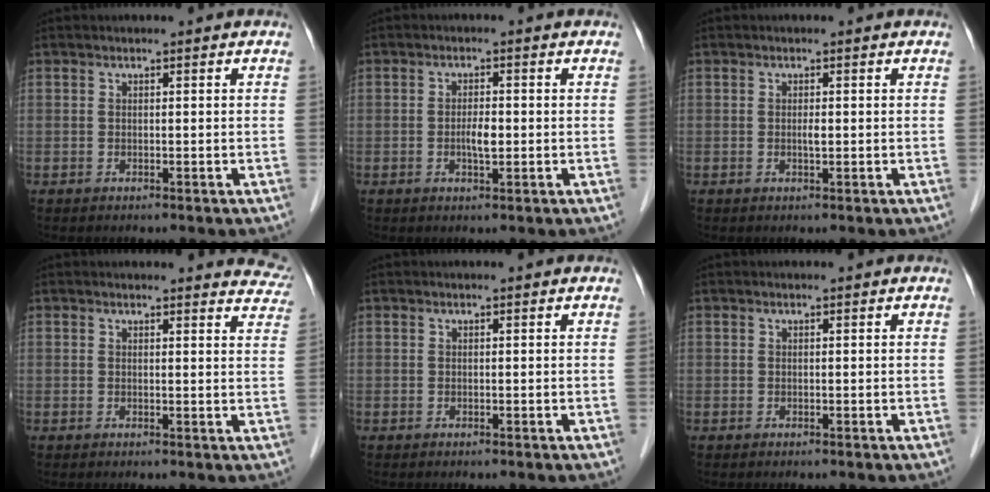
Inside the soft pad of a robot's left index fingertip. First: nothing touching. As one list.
[{"total": 2.5, "force": [-0.4, 0.7, 2.3], "torque": [-0.045, 0.001, -0.006]}, {"total": 0.8, "force": [0.0, 0.2, 0.8], "torque": [-0.014, -0.001, -0.001]}, {"total": 6.5, "force": [6.3, 1.4, 0.6], "torque": [0.020, -0.025, 0.033]}, {"total": 0.0}, {"total": 0.0}]